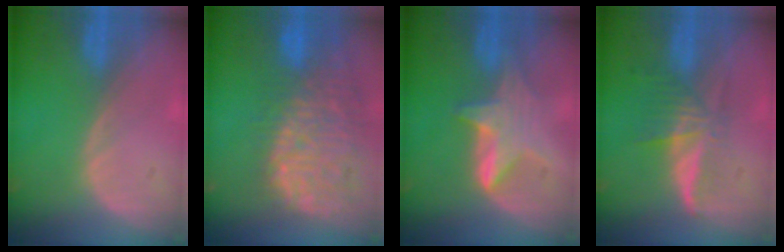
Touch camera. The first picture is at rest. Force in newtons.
{"total": 13.8, "press": 11.6, "slide": 7.5}
{"total": 6.0, "press": 5.8, "slide": 1.7}
{"total": 6.0, "press": 5.5, "slide": 2.4}